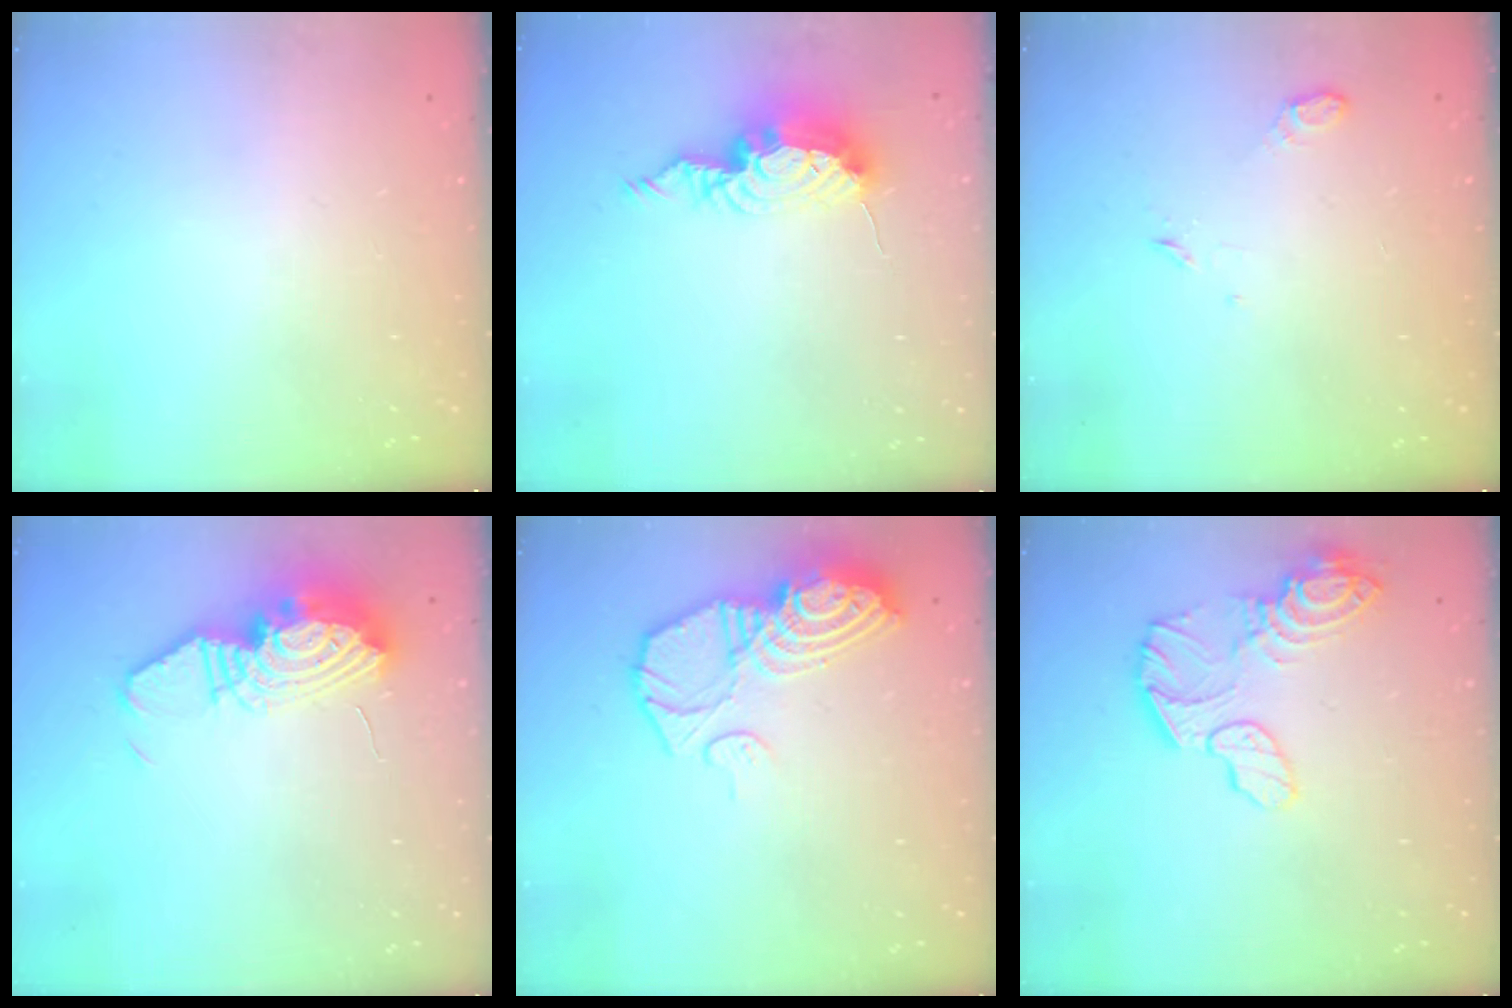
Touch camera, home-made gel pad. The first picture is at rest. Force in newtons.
{"total": 11.4, "press": 11.4, "slide": 1.1}
{"total": 4.0, "press": 4.0, "slide": 0.6}
{"total": 14.0, "press": 13.9, "slide": 1.4}
{"total": 13.5, "press": 13.5, "slide": 1.1}
{"total": 14.0, "press": 13.9, "slide": 1.3}